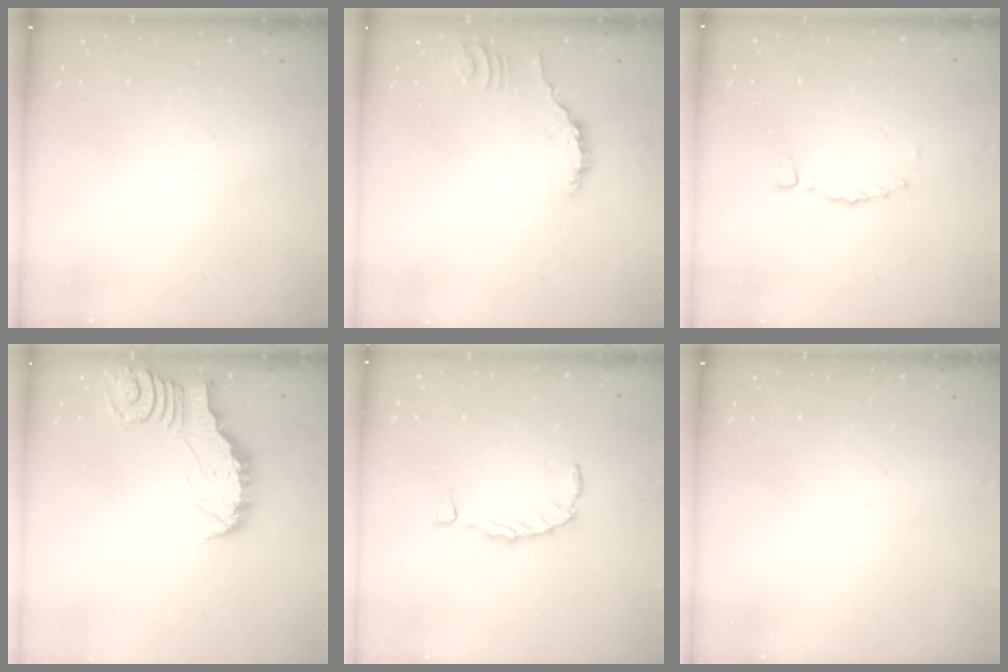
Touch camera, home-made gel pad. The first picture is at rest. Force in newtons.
{"total": 2.4, "press": 2.4, "slide": 0.1}
{"total": 0.0}
{"total": 3.2, "press": 3.1, "slide": 0.4}
{"total": 0.7, "press": 0.7, "slide": 0.2}
{"total": 0.0}